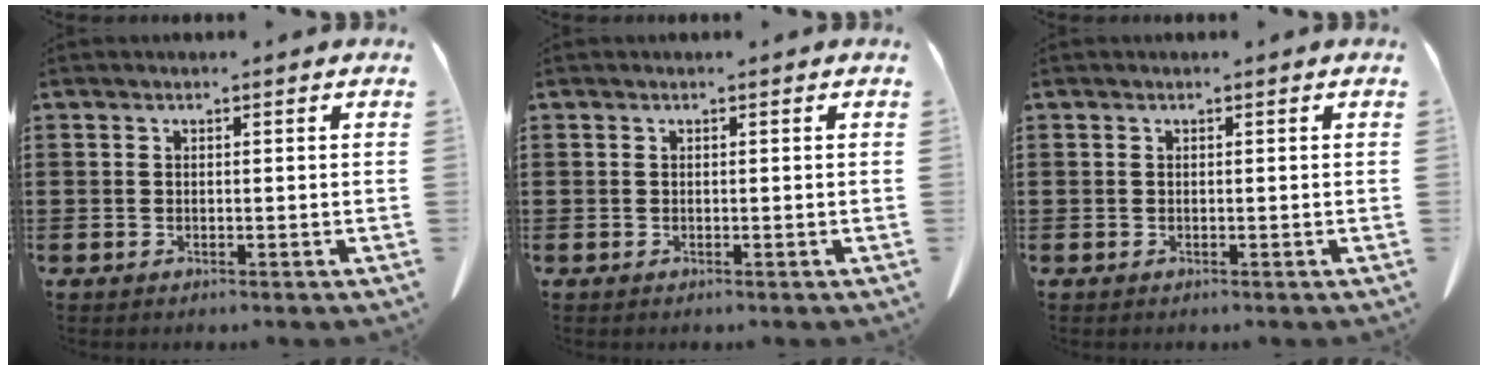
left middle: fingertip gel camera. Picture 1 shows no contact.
{"total": 0.0}
{"total": 0.0}